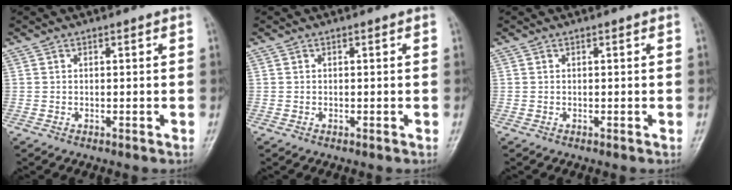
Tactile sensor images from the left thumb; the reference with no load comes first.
{"total": 0.0}
{"total": 0.0}